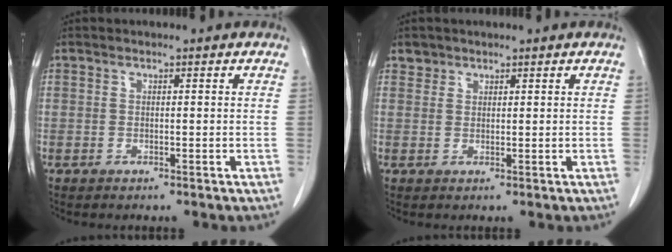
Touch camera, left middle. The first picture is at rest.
{"total": 1.4, "force": [1.0, 0.9, -0.2], "torque": [0.013, 0.006, 0.014]}